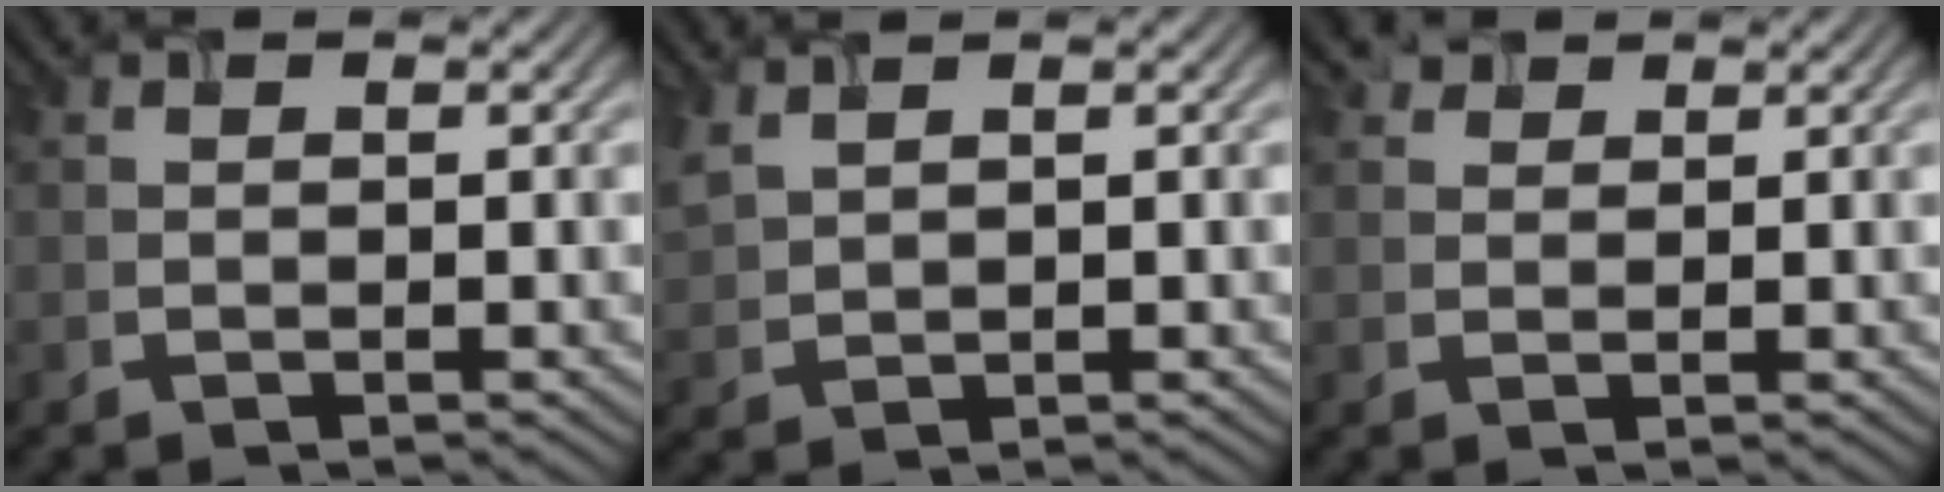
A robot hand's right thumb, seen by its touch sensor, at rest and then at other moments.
{"total": 4.2, "force": [2.7, 2.0, 2.4], "torque": [-0.084, 0.016, 0.072]}
{"total": 2.6, "force": [1.8, 1.5, 1.0], "torque": [-0.023, 0.009, 0.044]}